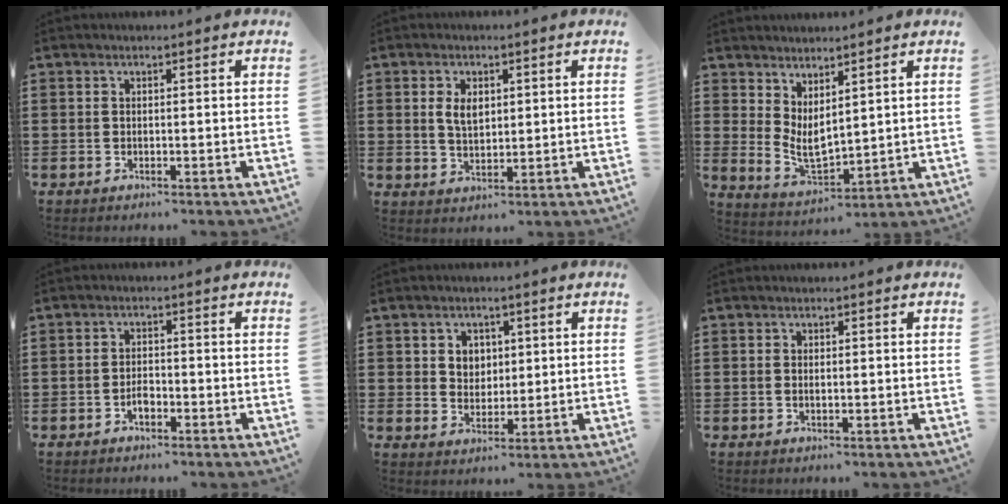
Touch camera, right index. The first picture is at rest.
{"total": 3.6, "force": [0.9, 2.1, 2.8], "torque": [-0.053, 0.006, 0.014]}
{"total": 3.6, "force": [2.1, 1.6, 2.3], "torque": [-0.053, -0.014, 0.040]}
{"total": 2.1, "force": [-1.1, 1.1, 1.3], "torque": [-0.028, 0.001, -0.022]}
{"total": 3.4, "force": [1.2, 3.1, 0.9], "torque": [-0.032, 0.011, 0.021]}
{"total": 0.8, "force": [0.0, 0.4, 0.7], "torque": [-0.015, 0.001, 0.000]}